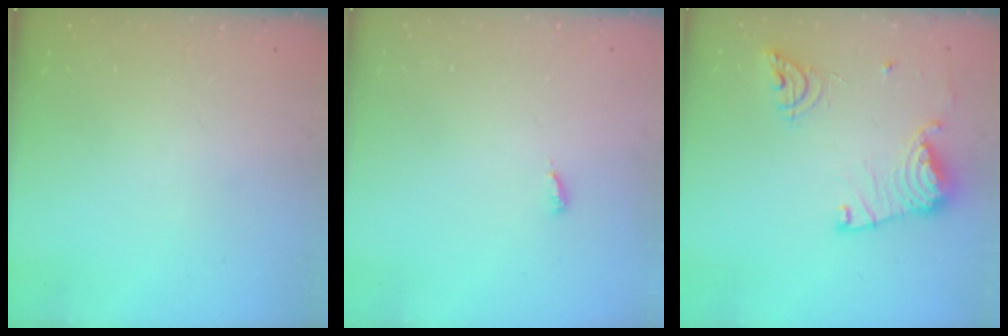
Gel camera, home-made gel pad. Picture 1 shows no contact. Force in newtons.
{"total": 2.9, "press": 2.9, "slide": 0.2}
{"total": 15.6, "press": 15.5, "slide": 1.5}